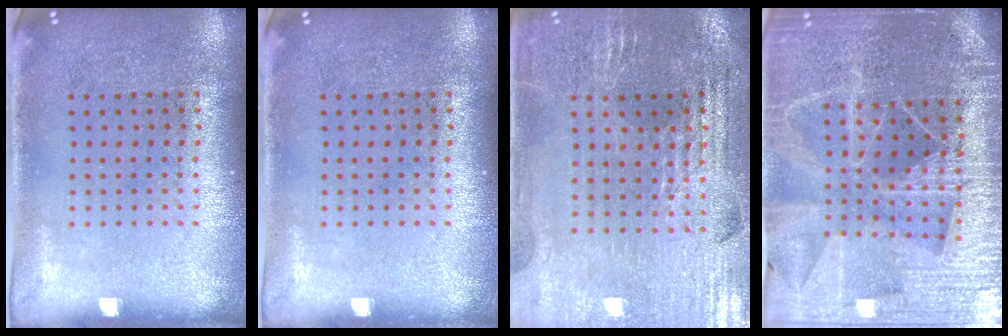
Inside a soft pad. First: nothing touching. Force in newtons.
{"total": 0.0}
{"total": 2.9, "press": 2.8, "slide": 0.4}
{"total": 5.1, "press": 4.6, "slide": 2.2}